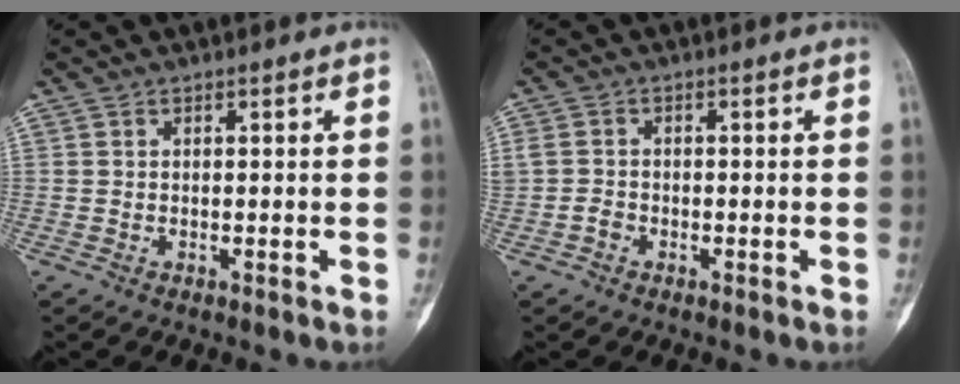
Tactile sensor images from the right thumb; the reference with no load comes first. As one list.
[{"total": 2.4, "force": [-1.0, 1.9, 0.9], "torque": [-0.018, 0.014, -0.018]}]